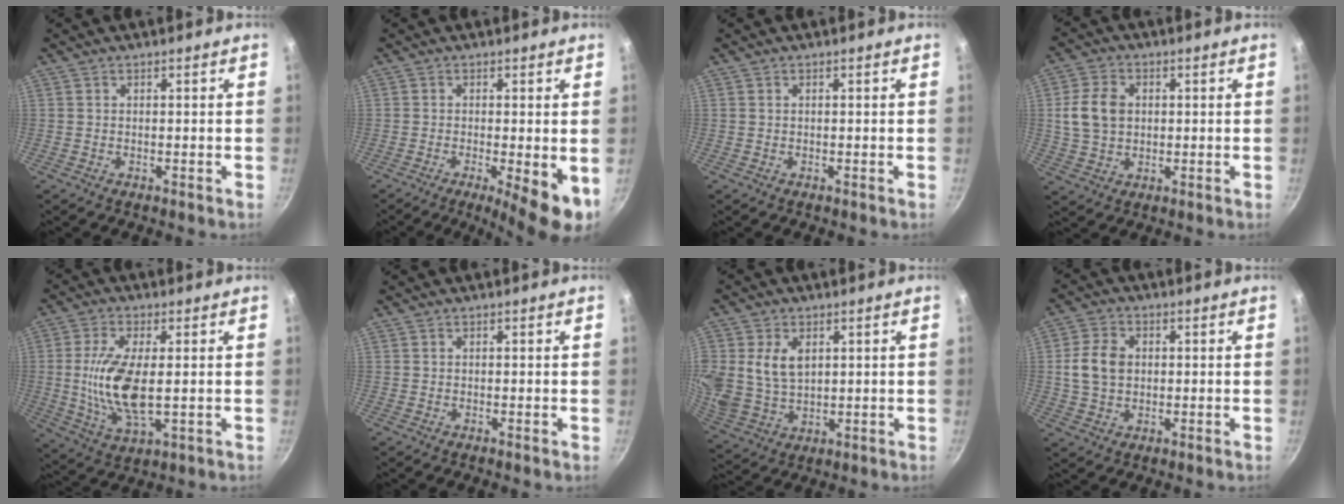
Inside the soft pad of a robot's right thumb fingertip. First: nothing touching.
{"total": 8.5, "force": [-2.2, 2.1, 7.9], "torque": [-0.105, -0.006, -0.025]}
{"total": 0.0}
{"total": 8.4, "force": [1.1, 6.3, 5.4], "torque": [-0.092, 0.008, 0.019]}
{"total": 12.4, "force": [0.3, 5.2, 11.3], "torque": [-0.226, -0.010, 0.007]}
{"total": 0.0}
{"total": 10.6, "force": [2.7, 7.4, 7.0], "torque": [-0.129, -0.019, 0.061]}
{"total": 7.4, "force": [0.6, 5.6, 4.9], "torque": [-0.082, 0.009, 0.007]}